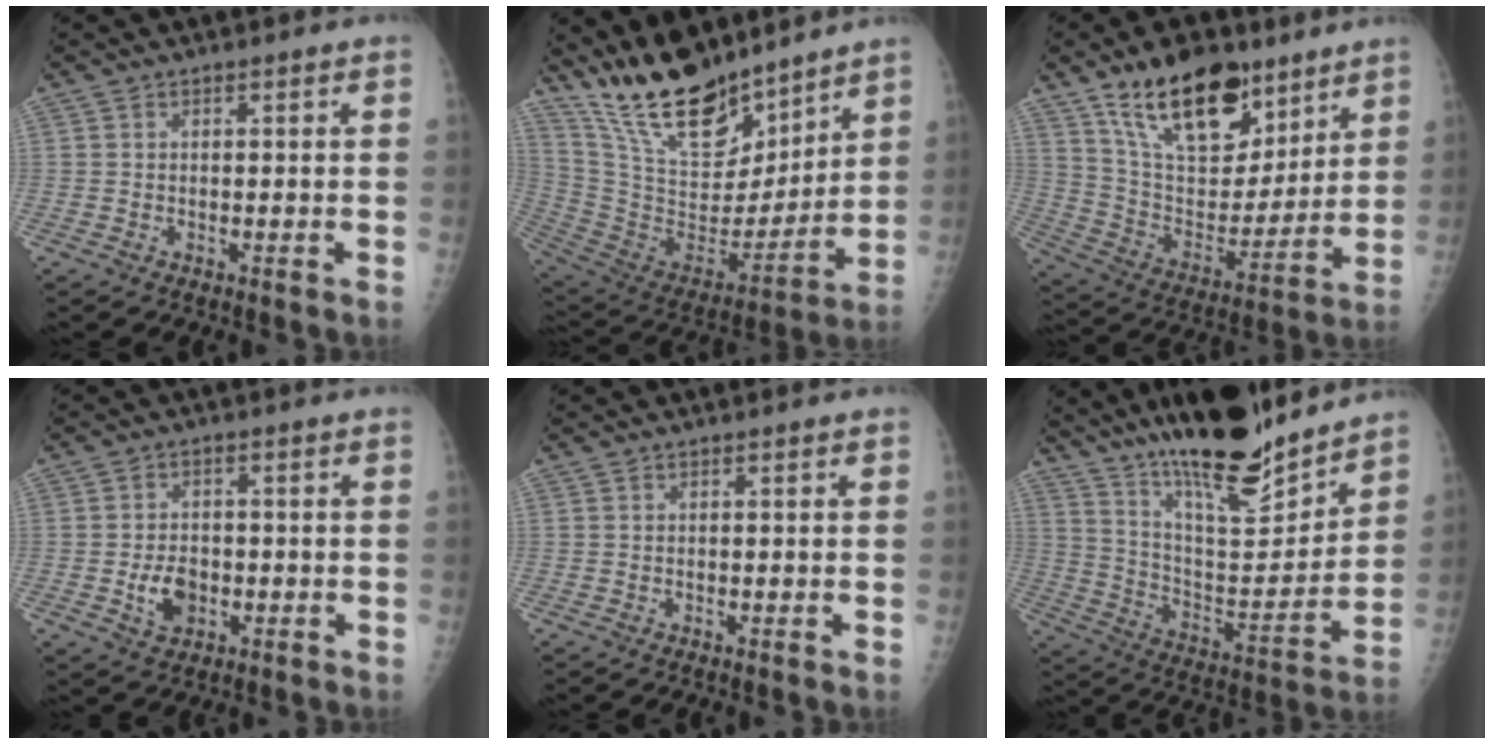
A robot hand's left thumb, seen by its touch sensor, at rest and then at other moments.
{"total": 22.4, "force": [18.2, 8.1, 10.2], "torque": [-0.149, -0.098, 0.332]}
{"total": 21.7, "force": [14.1, 10.9, 12.4], "torque": [-0.158, -0.067, 0.251]}
{"total": 5.3, "force": [-1.2, 3.9, 3.4], "torque": [-0.043, 0.002, -0.017]}
{"total": 0.0}
{"total": 23.0, "force": [18.4, 5.6, 12.7], "torque": [-0.174, -0.097, 0.307]}